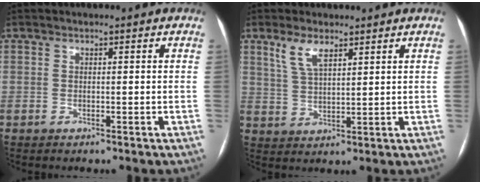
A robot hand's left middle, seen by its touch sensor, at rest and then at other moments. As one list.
[{"total": 4.7, "force": [3.2, 1.6, 3.1], "torque": [-0.071, 0.007, 0.068]}]